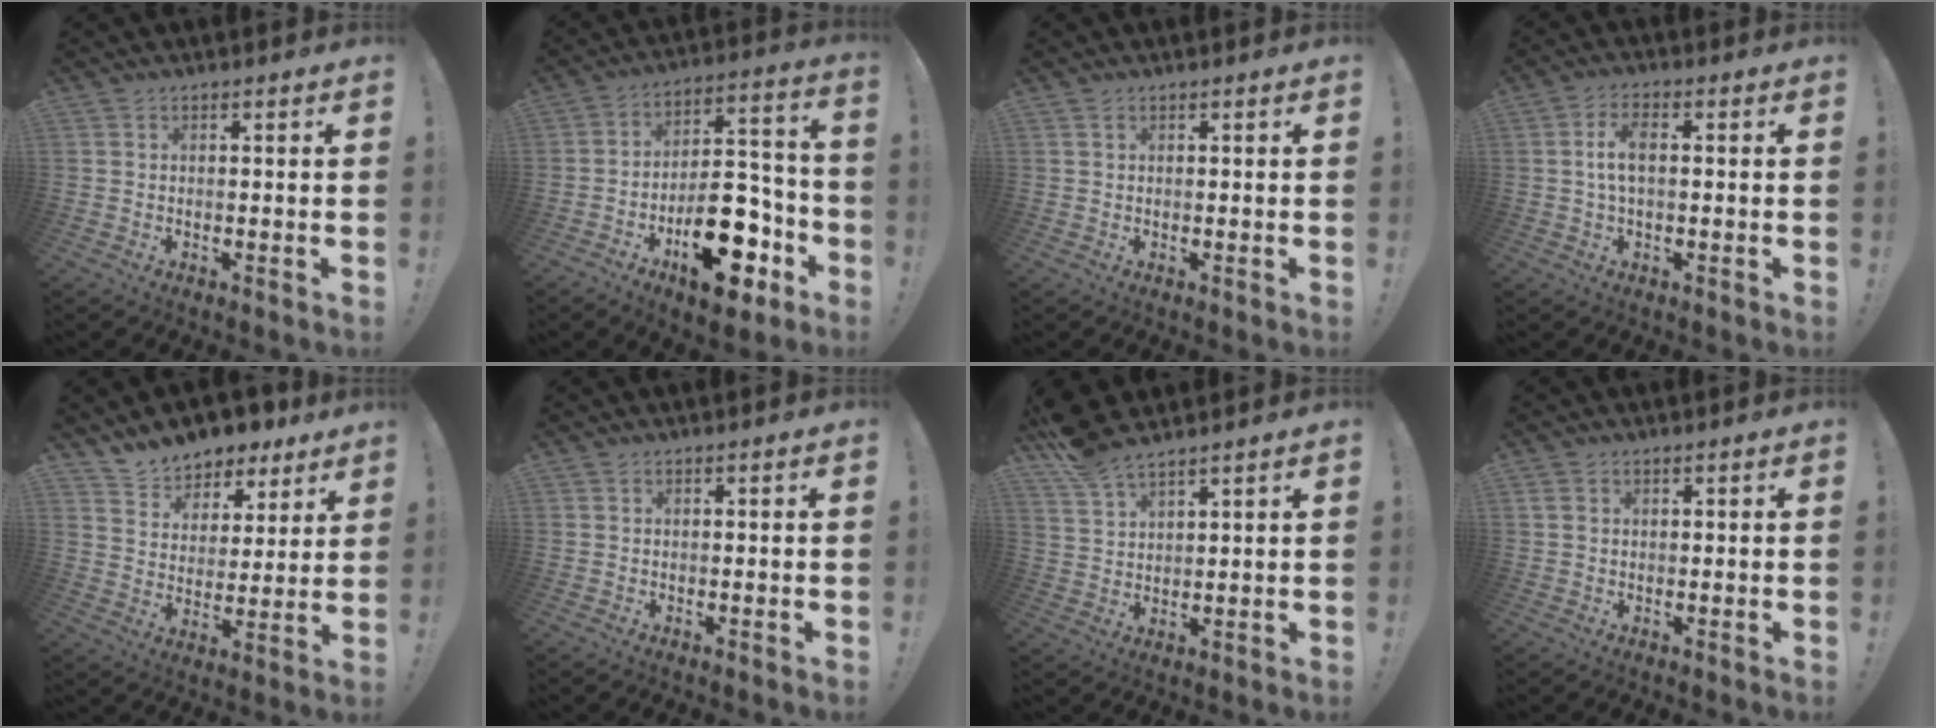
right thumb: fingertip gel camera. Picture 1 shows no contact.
{"total": 20.7, "force": [-9.9, 10.6, 14.8], "torque": [-0.205, 0.078, -0.145]}
{"total": 0.9, "force": [0.6, 0.4, 0.5], "torque": [-0.003, -0.003, 0.010]}
{"total": 5.9, "force": [0.4, 2.7, 5.2], "torque": [-0.103, 0.010, 0.007]}
{"total": 9.4, "force": [8.4, 4.3, 0.7], "torque": [-0.021, -0.075, 0.159]}
{"total": 0.0}
{"total": 8.0, "force": [6.8, 2.2, 3.4], "torque": [-0.075, -0.037, 0.133]}
{"total": 1.8, "force": [0.8, 1.3, 1.0], "torque": [-0.017, 0.002, 0.015]}